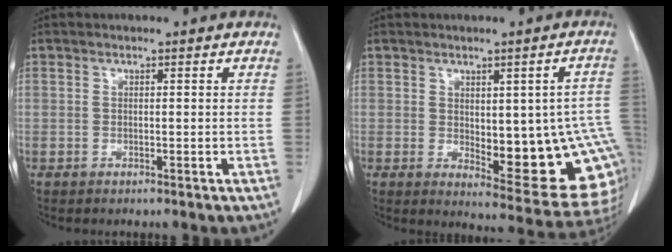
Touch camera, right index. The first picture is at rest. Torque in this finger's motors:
{"motor_torque": [0.36, 0.08, 0.21, 0.03]}